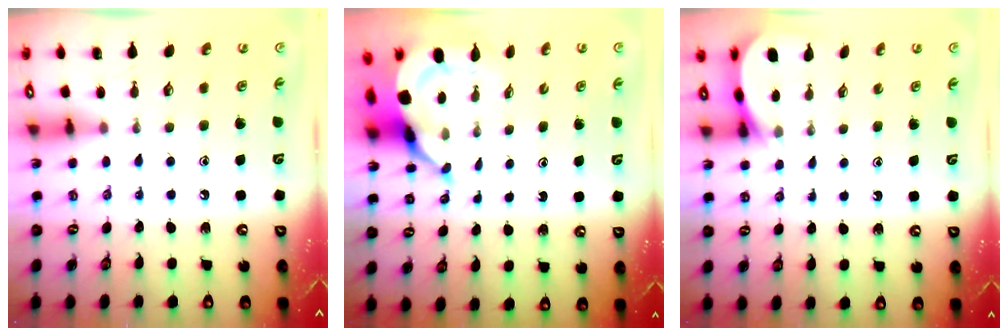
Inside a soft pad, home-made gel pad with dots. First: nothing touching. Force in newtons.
{"total": 6.2, "press": 6.1, "slide": 0.8}
{"total": 3.4, "press": 3.3, "slide": 0.3}